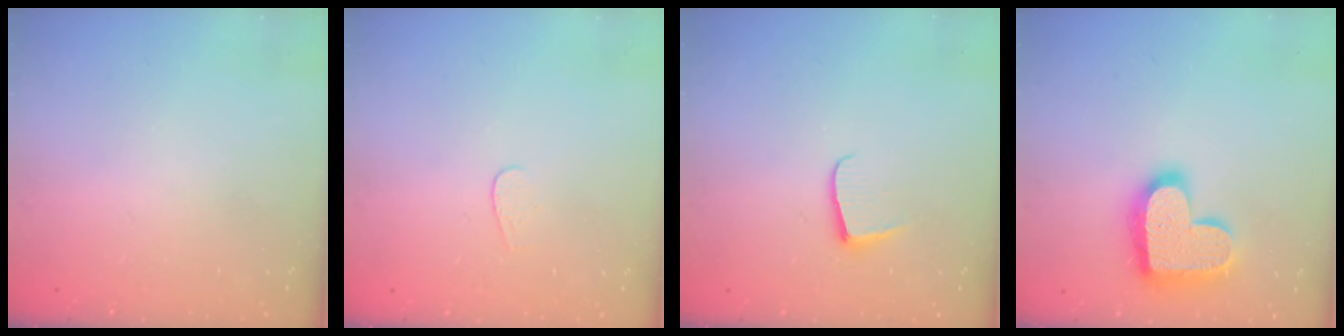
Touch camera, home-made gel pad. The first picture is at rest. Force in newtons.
{"total": 3.5, "press": 3.5, "slide": 0.3}
{"total": 5.7, "press": 5.7, "slide": 0.6}
{"total": 17.7, "press": 17.7, "slide": 1.2}